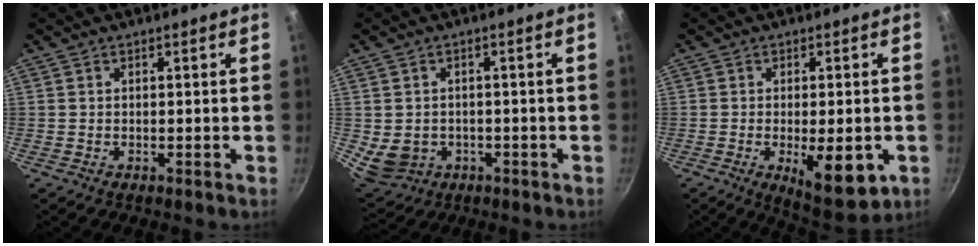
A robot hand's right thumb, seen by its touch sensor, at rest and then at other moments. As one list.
[{"total": 7.1, "force": [-1.3, 6.0, 3.5], "torque": [-0.044, 0.002, -0.001]}, {"total": 11.1, "force": [-3.0, 4.3, 9.7], "torque": [-0.111, -0.004, -0.028]}]